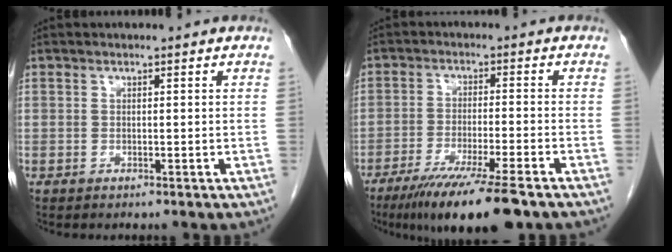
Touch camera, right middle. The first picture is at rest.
{"total": 12.6, "force": [-9.1, 0.2, 8.7], "torque": [-0.141, -0.035, -0.146]}